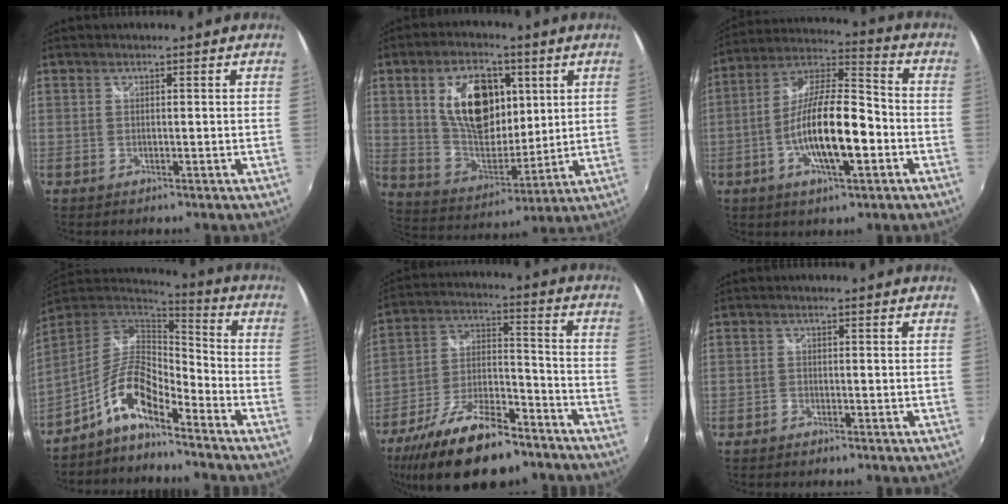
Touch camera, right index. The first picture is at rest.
{"total": 16.4, "force": [5.3, 9.3, 12.5], "torque": [-0.225, 0.007, 0.106]}
{"total": 15.6, "force": [-4.4, 4.4, 14.3], "torque": [-0.270, 0.002, -0.080]}
{"total": 10.3, "force": [-6.9, 2.7, 7.2], "torque": [-0.150, 0.014, -0.136]}
{"total": 21.5, "force": [-14.9, 8.2, 13.2], "torque": [-0.256, -0.019, -0.241]}
{"total": 1.0, "force": [-0.9, 0.5, 0.2], "torque": [-0.008, 0.000, -0.017]}